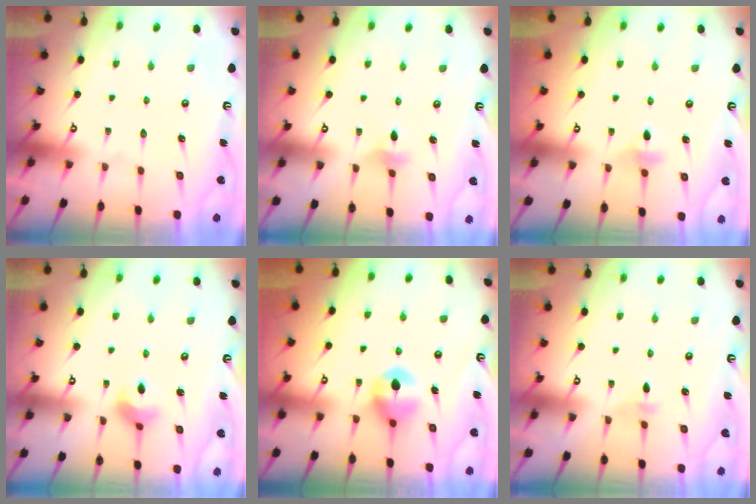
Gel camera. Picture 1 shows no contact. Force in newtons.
{"total": 4.7, "press": 4.6, "slide": 0.7}
{"total": 6.3, "press": 6.2, "slide": 1.0}
{"total": 5.0, "press": 4.9, "slide": 0.7}
{"total": 8.2, "press": 8.1, "slide": 0.4}
{"total": 2.4, "press": 2.3, "slide": 0.6}